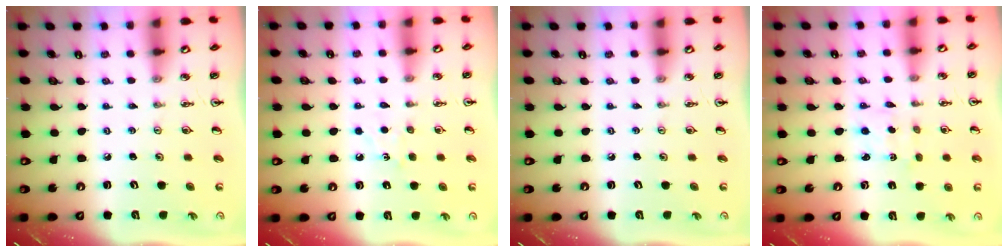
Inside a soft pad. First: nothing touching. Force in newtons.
{"total": 4.6, "press": 4.6, "slide": 0.5}
{"total": 0.0}
{"total": 1.7, "press": 1.5, "slide": 0.8}